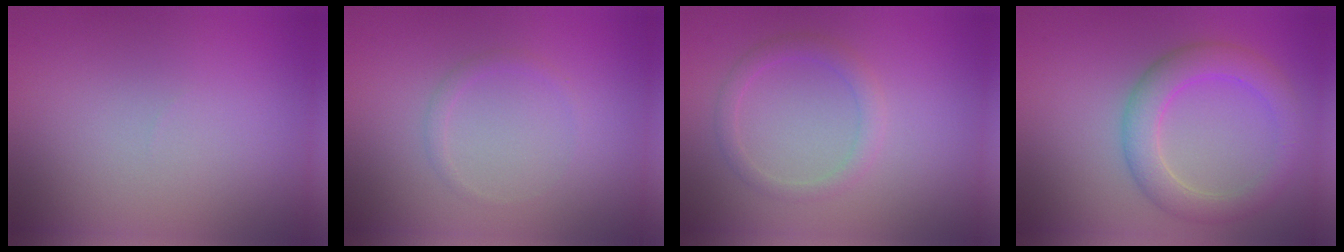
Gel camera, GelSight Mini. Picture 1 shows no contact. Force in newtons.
{"total": 0.9, "press": 0.9, "slide": 0.0}
{"total": 2.0, "press": 2.0, "slide": 0.3}
{"total": 4.4, "press": 4.4, "slide": 0.3}